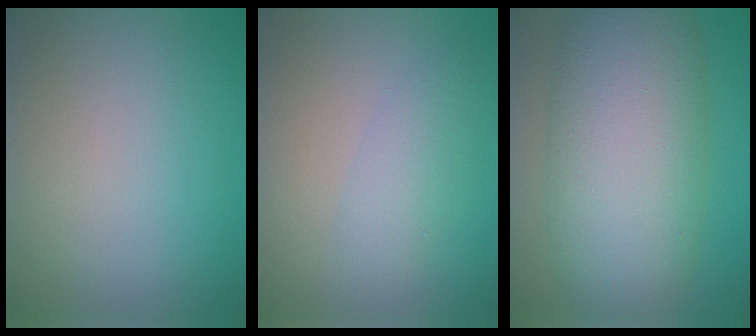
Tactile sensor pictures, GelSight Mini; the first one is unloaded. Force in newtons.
{"total": 2.2, "press": 2.2, "slide": 0.1}
{"total": 11.3, "press": 11.3, "slide": 0.3}